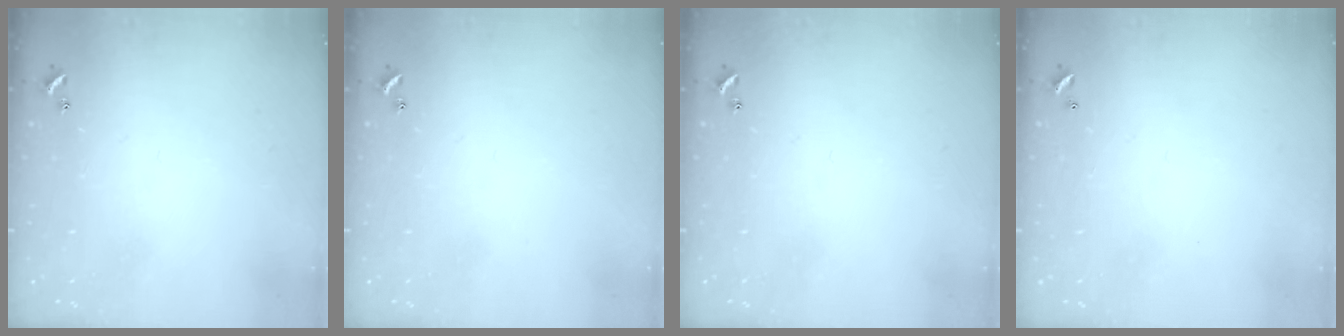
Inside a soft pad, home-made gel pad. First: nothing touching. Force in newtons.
{"total": 0.0}
{"total": 0.0}
{"total": 2.9, "press": 2.9, "slide": 0.1}